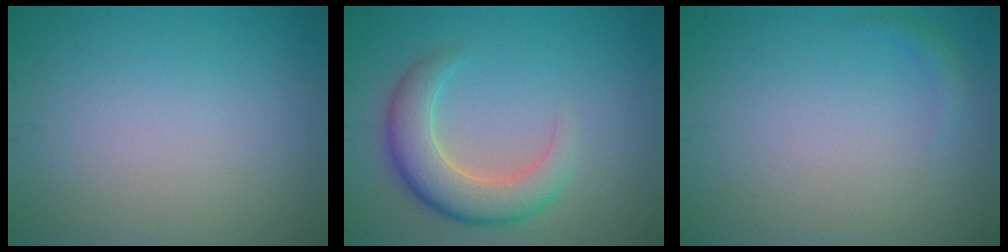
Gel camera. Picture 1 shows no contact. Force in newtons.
{"total": 5.4, "press": 5.4, "slide": 0.4}
{"total": 0.8, "press": 0.8, "slide": 0.1}